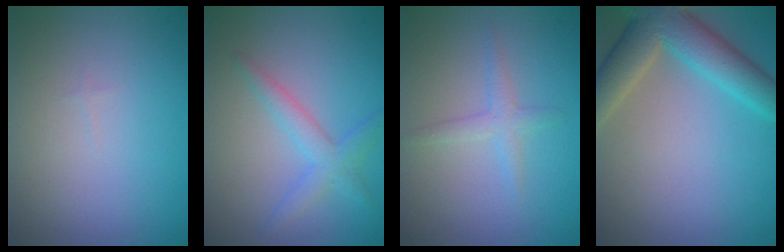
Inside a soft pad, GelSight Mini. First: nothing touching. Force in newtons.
{"total": 2.5, "press": 2.5, "slide": 0.1}
{"total": 1.6, "press": 1.6, "slide": 0.1}
{"total": 7.0, "press": 7.0, "slide": 0.4}